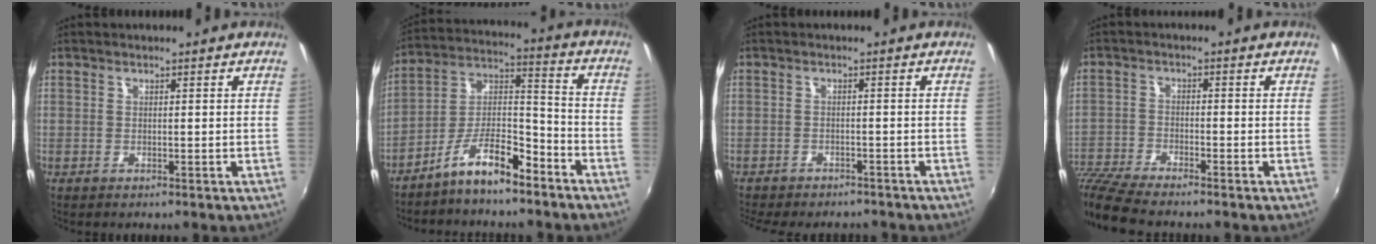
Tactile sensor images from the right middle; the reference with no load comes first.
{"total": 10.5, "force": [-7.6, 3.1, 6.5], "torque": [-0.127, 0.027, -0.134]}
{"total": 9.3, "force": [-8.2, 2.7, 3.3], "torque": [-0.083, -0.022, -0.121]}
{"total": 8.8, "force": [-8.1, 0.8, 3.3], "torque": [-0.090, -0.021, -0.159]}